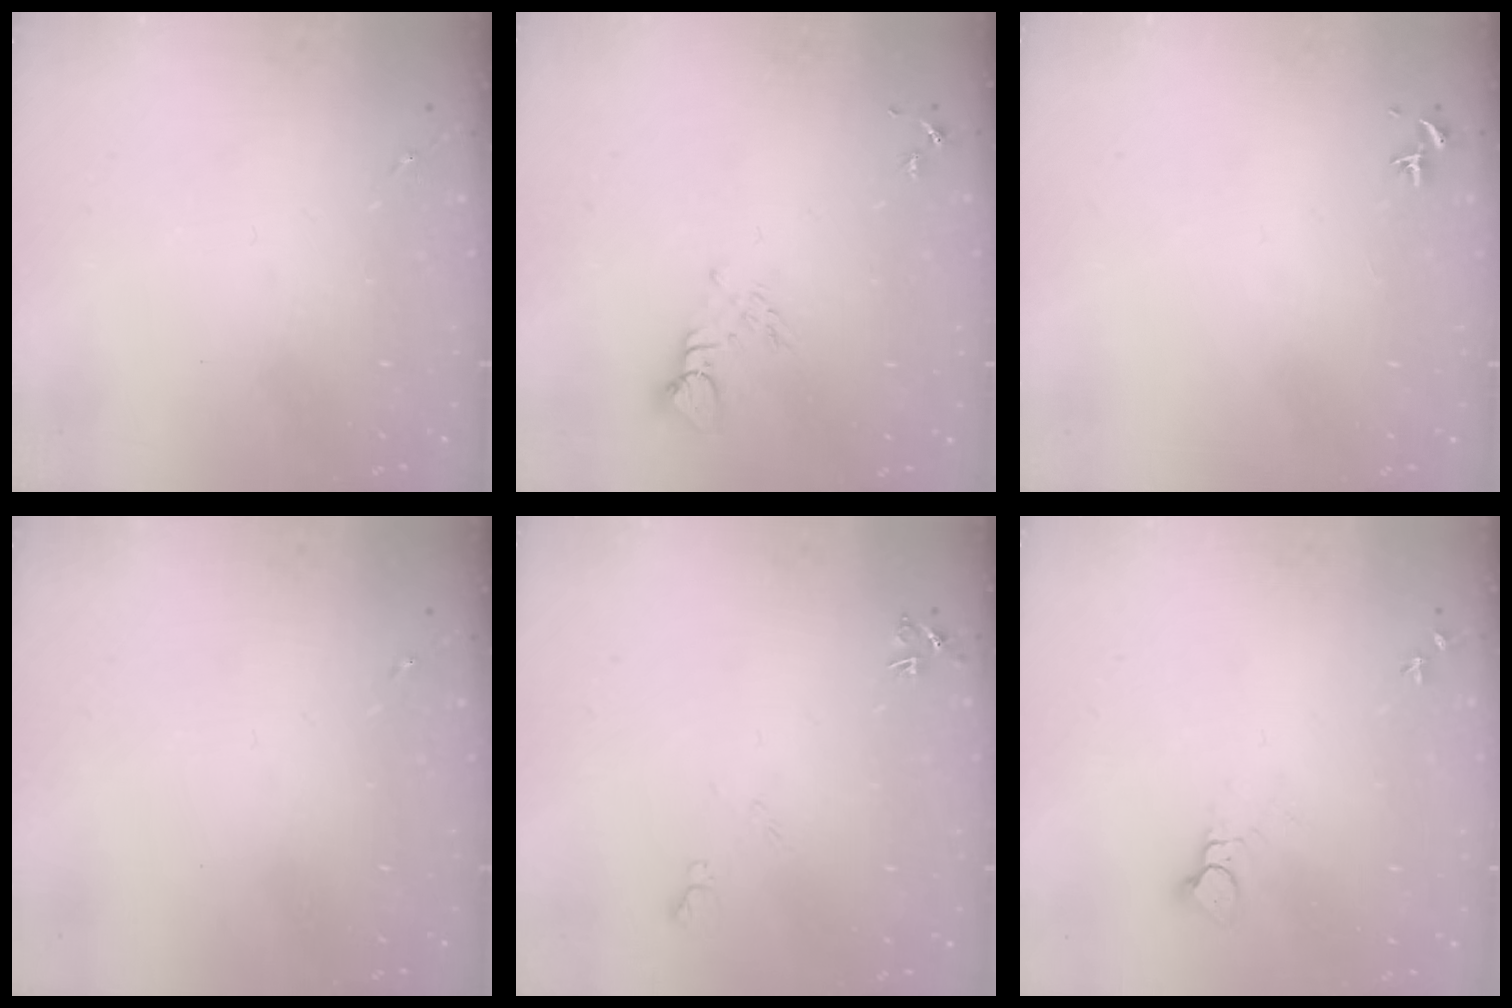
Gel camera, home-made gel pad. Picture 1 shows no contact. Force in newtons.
{"total": 4.8, "press": 4.8, "slide": 0.2}
{"total": 0.7, "press": 0.5, "slide": 0.4}
{"total": 0.0}
{"total": 5.2, "press": 5.1, "slide": 1.0}
{"total": 3.7, "press": 3.7, "slide": 0.3}